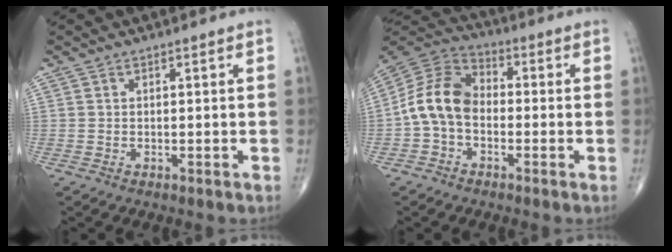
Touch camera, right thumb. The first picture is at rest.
{"total": 10.9, "force": [-1.8, 7.6, 7.6], "torque": [-0.135, 0.034, -0.049]}